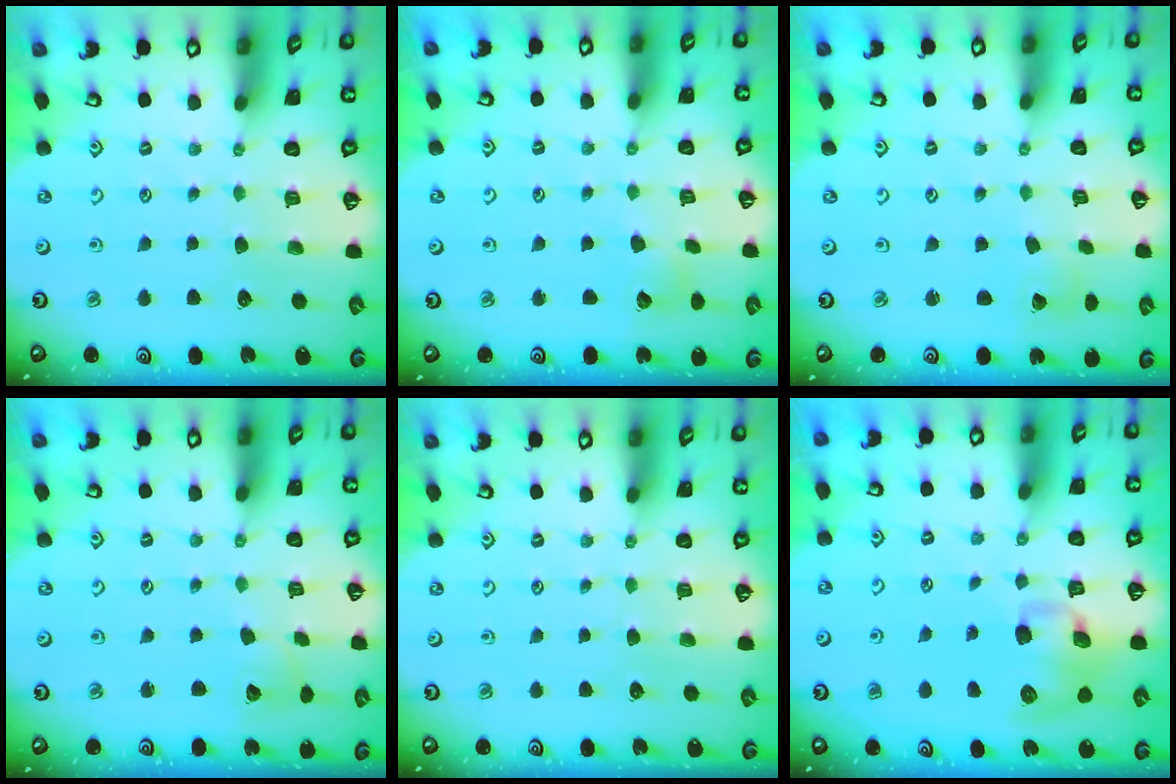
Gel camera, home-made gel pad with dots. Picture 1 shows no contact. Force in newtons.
{"total": 3.5, "press": 3.5, "slide": 0.3}
{"total": 1.9, "press": 1.9, "slide": 0.2}
{"total": 2.8, "press": 2.8, "slide": 0.4}
{"total": 0.0}
{"total": 10.7, "press": 10.6, "slide": 1.7}